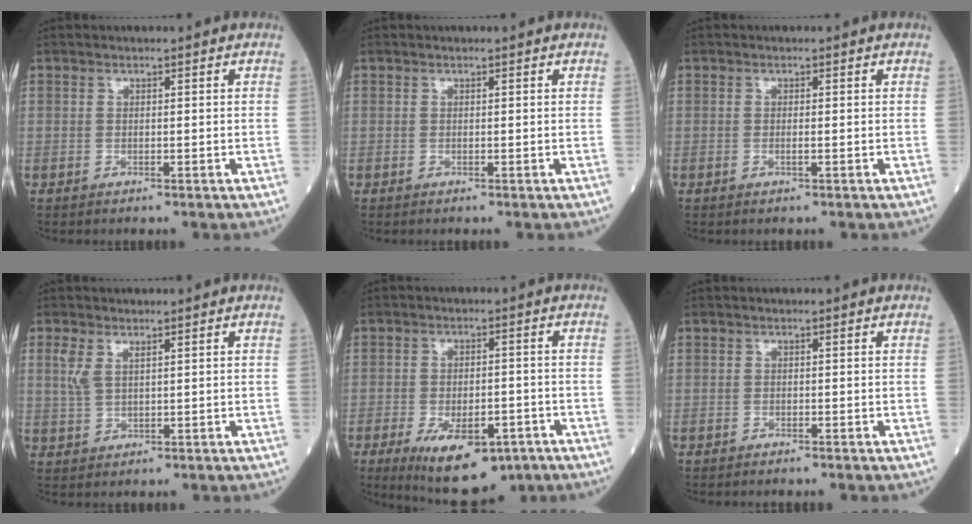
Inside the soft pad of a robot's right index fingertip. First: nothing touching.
{"total": 0.0}
{"total": 0.5, "force": [-0.1, -0.1, 0.5], "torque": [-0.012, 0.001, 0.000]}
{"total": 2.5, "force": [1.3, 1.0, 2.0], "torque": [-0.055, 0.013, 0.038]}
{"total": 12.1, "force": [-6.8, 5.1, 8.6], "torque": [-0.138, -0.012, -0.093]}
{"total": 0.9, "force": [-0.8, -0.1, 0.4], "torque": [-0.005, 0.001, -0.010]}